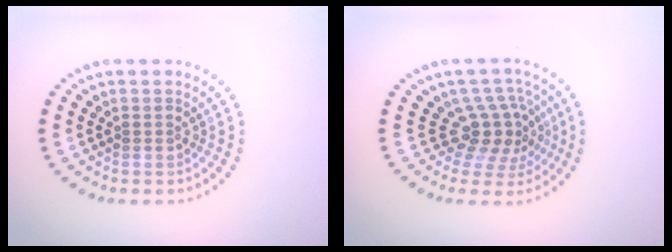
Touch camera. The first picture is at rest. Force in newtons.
{"total": 3.7, "press": 2.6, "slide": 2.6}